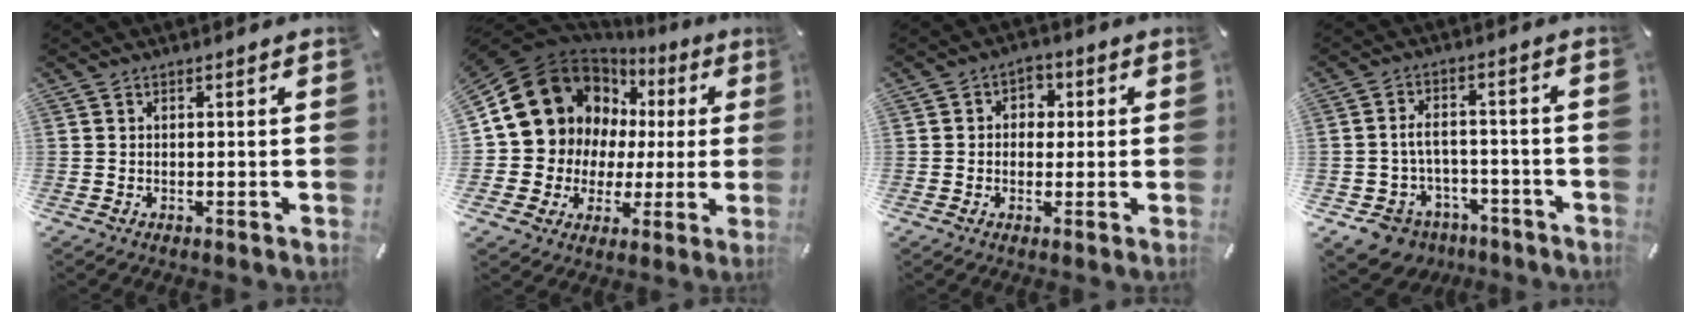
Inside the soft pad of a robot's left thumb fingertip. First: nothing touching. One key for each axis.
{"total": 17.1, "fx": 6.6, "fy": 14.4, "fz": 6.4, "tx": -0.112, "ty": -0.050, "tz": 0.144}
{"total": 4.3, "fx": -0.4, "fy": 3.9, "fz": 1.6, "tx": -0.021, "ty": 0.012, "tz": -0.012}
{"total": 7.9, "fx": -3.0, "fy": 6.6, "fz": 3.2, "tx": -0.078, "ty": 0.021, "tz": -0.051}